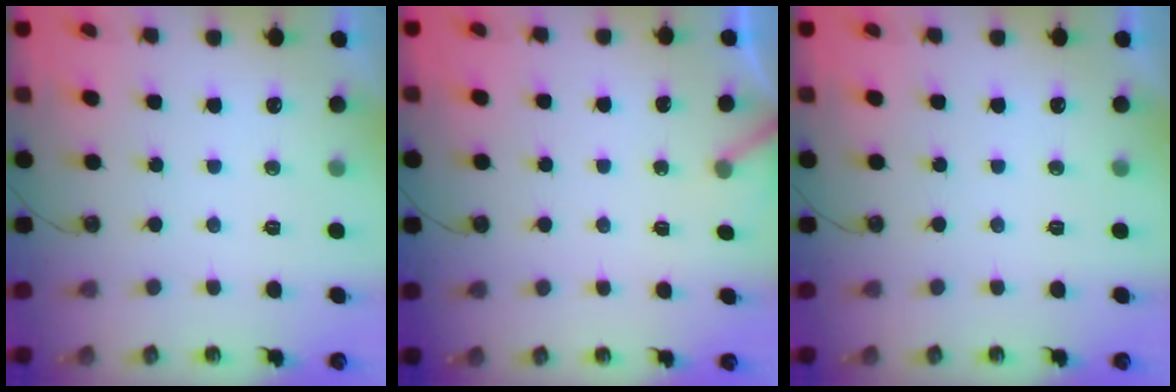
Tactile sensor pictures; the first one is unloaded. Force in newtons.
{"total": 2.5, "press": 2.5, "slide": 0.1}
{"total": 0.0}